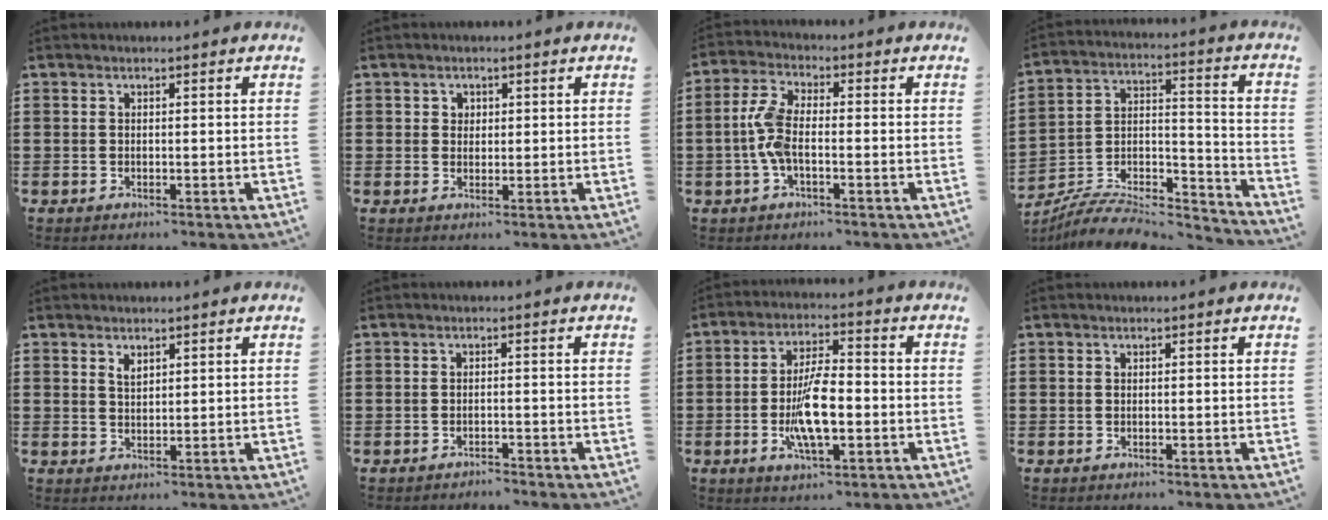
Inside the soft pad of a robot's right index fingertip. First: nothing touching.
{"total": 1.5, "force": [0.5, 1.4, 0.2], "torque": [-0.010, 0.007, 0.010]}
{"total": 5.8, "force": [-1.0, 2.3, 5.2], "torque": [-0.130, -0.005, -0.027]}
{"total": 7.7, "force": [-7.0, 2.0, 2.2], "torque": [-0.034, 0.011, -0.136]}
{"total": 1.7, "force": [1.2, 0.9, 0.8], "torque": [-0.018, 0.003, 0.023]}
{"total": 1.2, "force": [-1.2, 0.1, 0.1], "torque": [-0.006, 0.002, -0.025]}
{"total": 9.6, "force": [-2.0, 3.5, 8.7], "torque": [-0.186, -0.010, -0.040]}
{"total": 0.0}